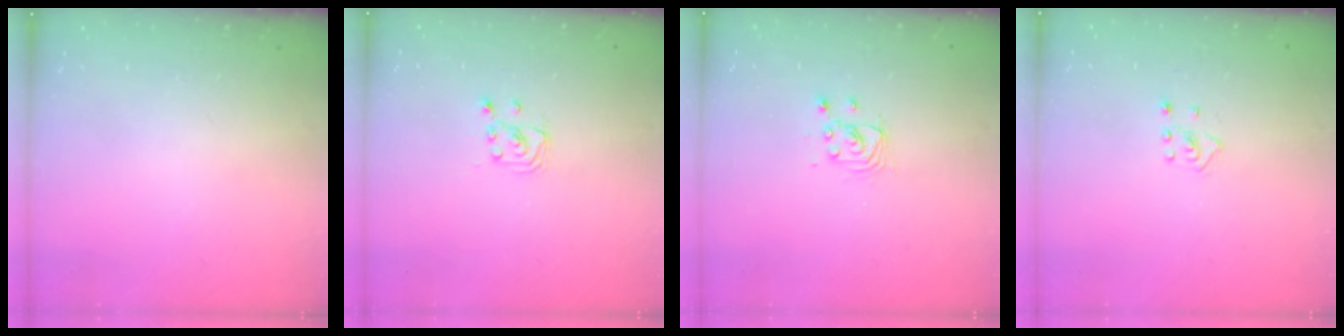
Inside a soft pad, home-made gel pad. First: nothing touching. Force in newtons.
{"total": 2.4, "press": 2.4, "slide": 0.2}
{"total": 2.7, "press": 2.7, "slide": 0.2}
{"total": 2.4, "press": 2.4, "slide": 0.5}